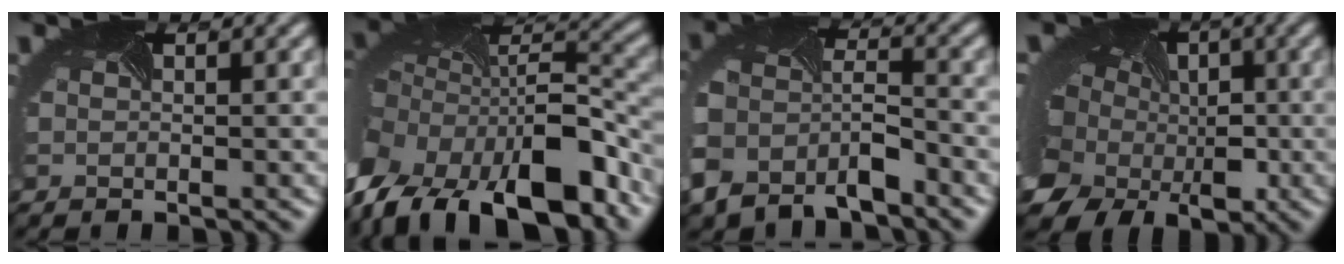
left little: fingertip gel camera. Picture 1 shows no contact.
{"total": 17.7, "force": [-8.9, 9.9, 11.5], "torque": [-0.242, -0.033, -0.127]}
{"total": 7.0, "force": [-5.0, 3.6, 3.3], "torque": [-0.072, -0.025, -0.084]}
{"total": 14.2, "force": [-2.5, 11.8, 7.5], "torque": [-0.169, -0.019, -0.064]}